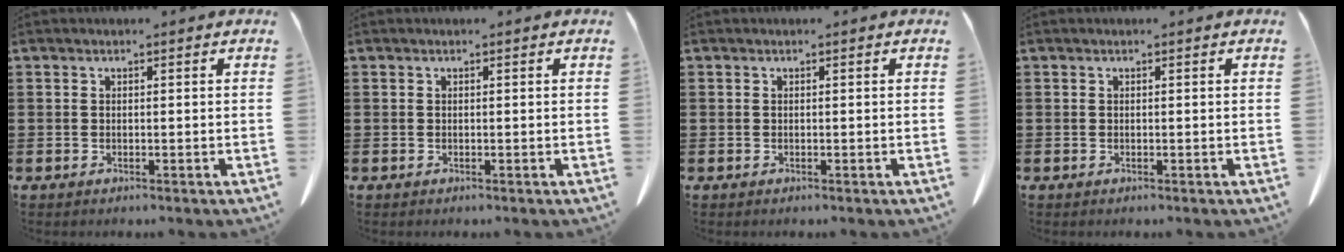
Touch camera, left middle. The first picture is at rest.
{"total": 0.0}
{"total": 0.0}
{"total": 0.0}